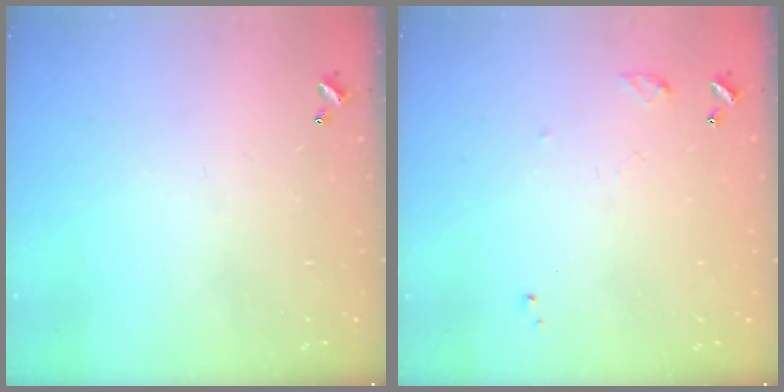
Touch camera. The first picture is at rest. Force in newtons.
{"total": 6.2, "press": 6.2, "slide": 0.6}